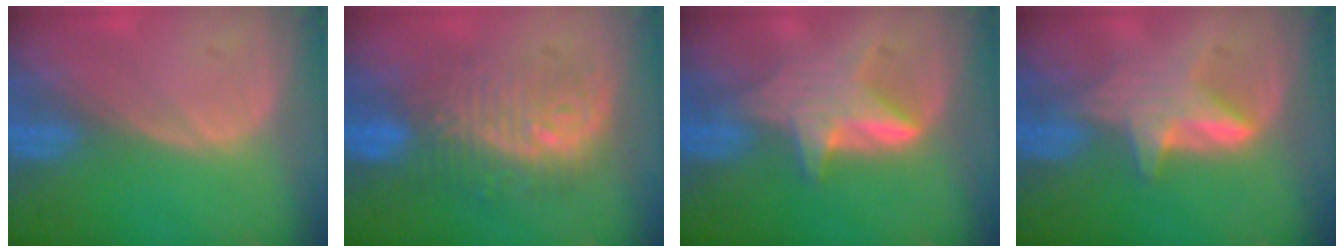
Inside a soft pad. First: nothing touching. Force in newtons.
{"total": 9.5, "press": 9.5, "slide": 0.5}
{"total": 6.1, "press": 5.8, "slide": 1.9}
{"total": 5.6, "press": 5.5, "slide": 1.1}